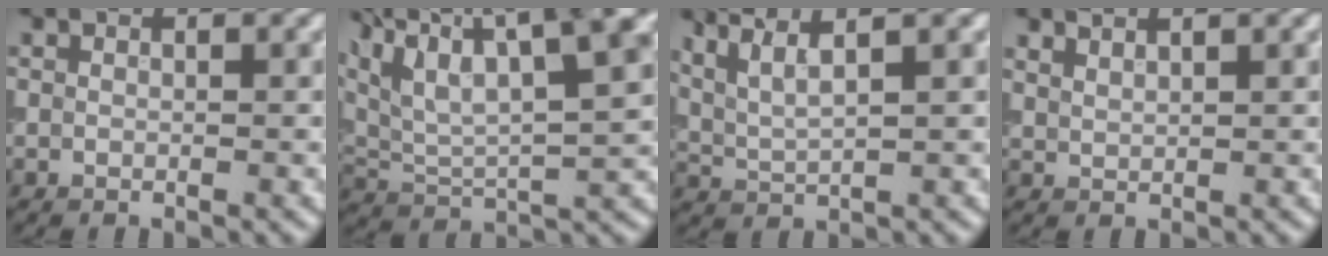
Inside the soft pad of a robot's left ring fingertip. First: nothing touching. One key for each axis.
{"total": 11.4, "fx": 5.8, "fy": 4.3, "fz": 8.8, "tx": -0.147, "ty": 0.024, "tz": 0.089}
{"total": 5.3, "fx": 3.4, "fy": 1.2, "fz": 3.9, "tx": -0.072, "ty": 0.023, "tz": 0.048}
{"total": 1.8, "fx": 1.6, "fy": 0.4, "fz": 0.7, "tx": -0.006, "ty": 0.002, "tz": 0.025}